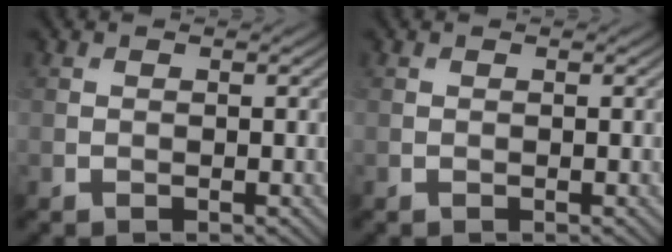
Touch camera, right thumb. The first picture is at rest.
{"total": 0.0}